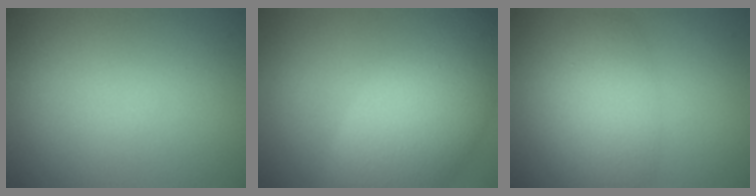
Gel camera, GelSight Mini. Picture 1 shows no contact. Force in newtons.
{"total": 8.7, "press": 8.7, "slide": 0.4}
{"total": 4.2, "press": 4.2, "slide": 0.1}